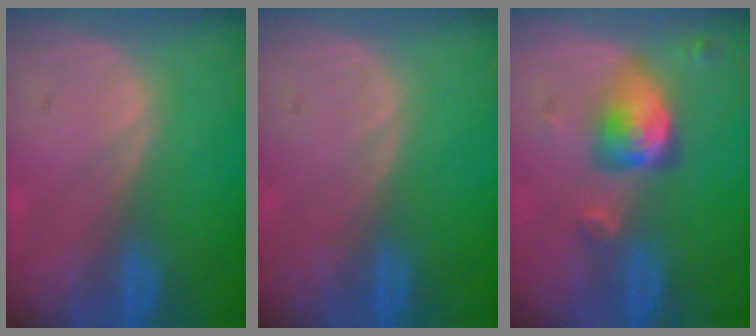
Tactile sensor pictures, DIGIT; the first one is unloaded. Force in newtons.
{"total": 0.0}
{"total": 5.0, "press": 4.9, "slide": 0.4}